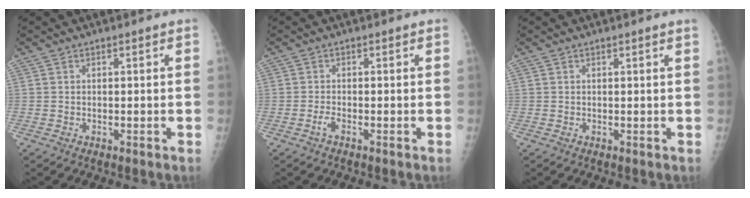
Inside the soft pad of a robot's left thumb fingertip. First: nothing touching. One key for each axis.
{"total": 1.3, "fx": -0.7, "fy": 0.4, "fz": 1.0, "tx": -0.022, "ty": 0.000, "tz": -0.018}
{"total": 0.8, "fx": 0.6, "fy": -0.2, "fz": 0.5, "tx": -0.018, "ty": -0.003, "tz": 0.011}